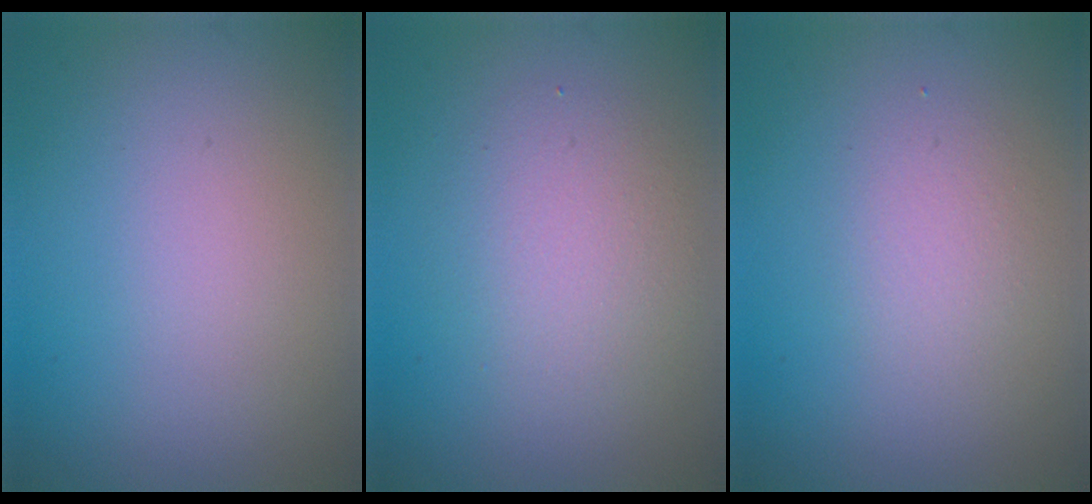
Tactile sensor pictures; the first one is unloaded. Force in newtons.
{"total": 3.0, "press": 3.0, "slide": 0.2}
{"total": 1.6, "press": 1.6, "slide": 0.1}